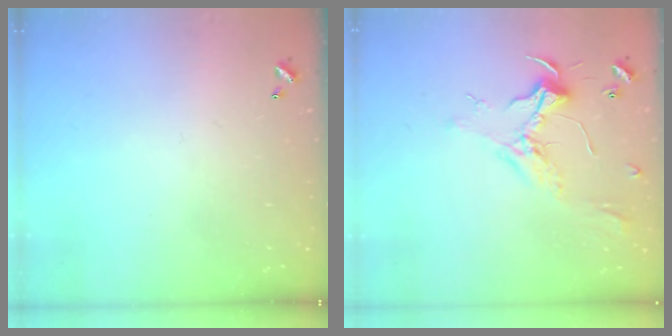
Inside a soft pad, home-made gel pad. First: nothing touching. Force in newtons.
{"total": 2.3, "press": 2.2, "slide": 0.7}